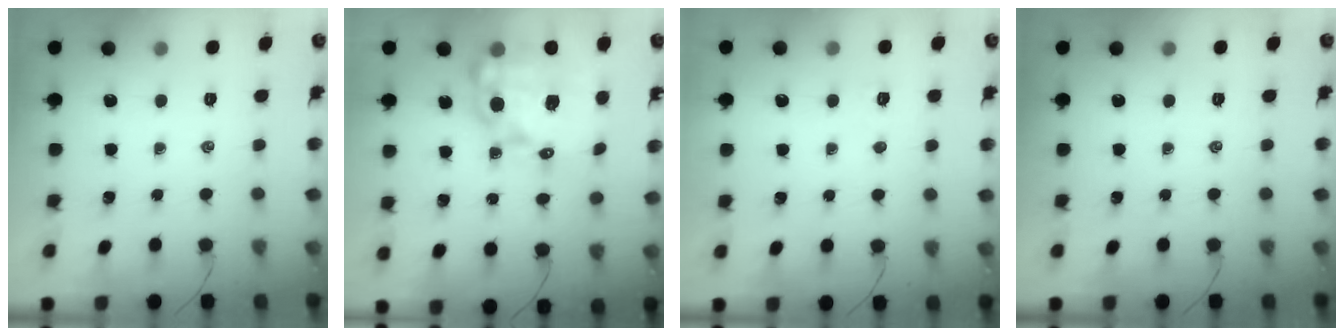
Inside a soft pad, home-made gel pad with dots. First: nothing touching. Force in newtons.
{"total": 17.1, "press": 16.7, "slide": 3.8}
{"total": 2.3, "press": 2.1, "slide": 0.8}
{"total": 0.0}